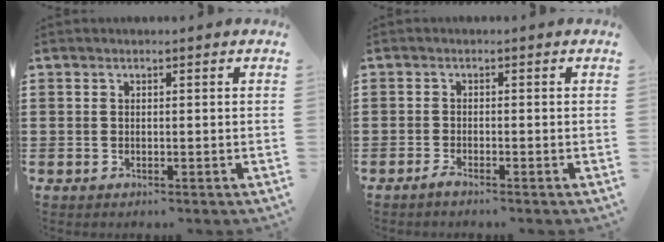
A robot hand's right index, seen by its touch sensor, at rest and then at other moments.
{"total": 1.3, "force": [-1.1, -0.1, 0.6], "torque": [-0.019, -0.010, -0.021]}